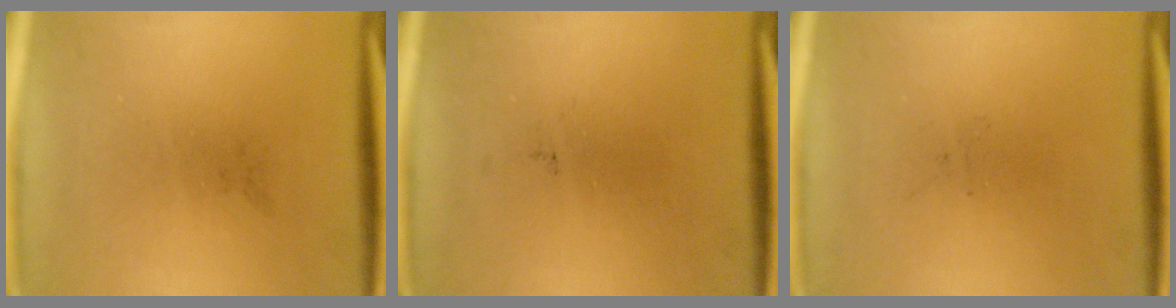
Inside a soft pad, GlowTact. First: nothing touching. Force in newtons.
{"total": 0.0}
{"total": 0.0}